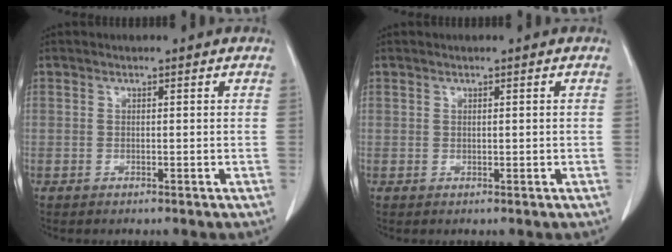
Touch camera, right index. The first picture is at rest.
{"total": 0.0}